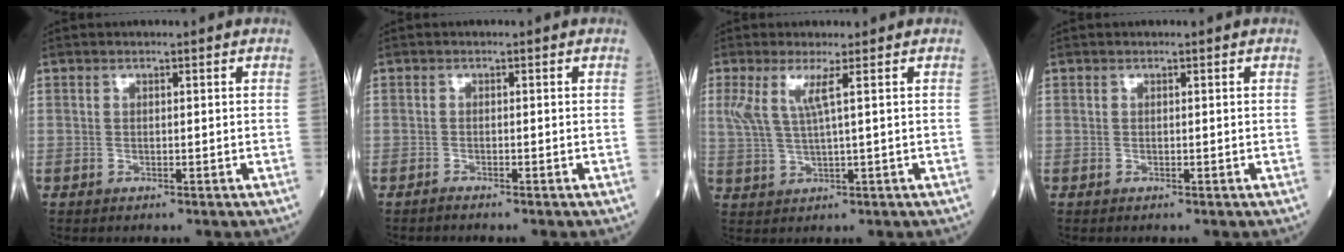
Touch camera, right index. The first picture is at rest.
{"total": 0.8, "force": [-0.7, -0.2, 0.1], "torque": [-0.004, -0.001, -0.016]}
{"total": 4.1, "force": [1.7, -0.2, 3.8], "torque": [-0.090, 0.007, 0.040]}
{"total": 0.0}